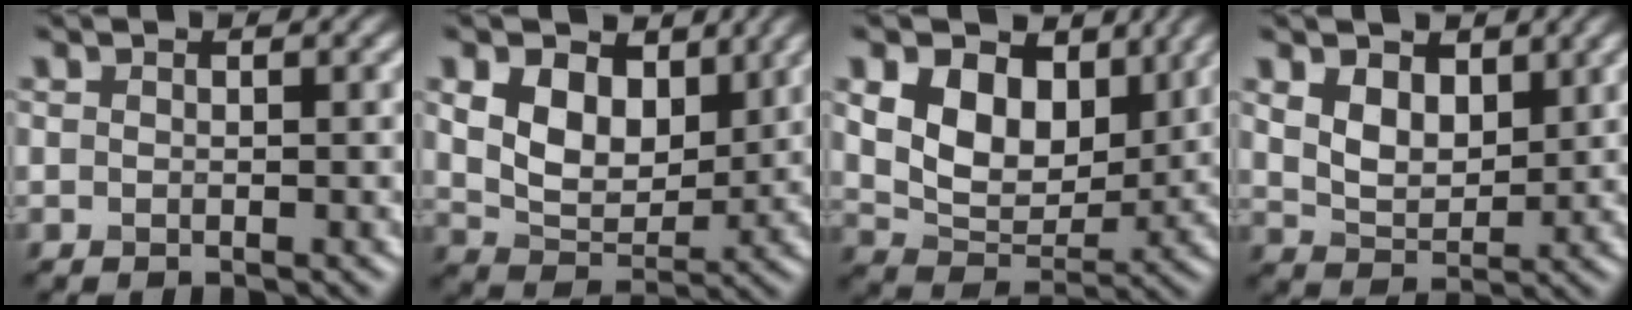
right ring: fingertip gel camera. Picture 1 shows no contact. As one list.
[{"total": 6.5, "force": [2.3, 4.4, 4.3], "torque": [-0.095, -0.008, 0.039]}, {"total": 8.5, "force": [2.8, 5.7, 5.6], "torque": [-0.116, -0.011, 0.047]}, {"total": 3.8, "force": [1.8, 2.3, 2.3], "torque": [-0.057, -0.005, 0.033]}]